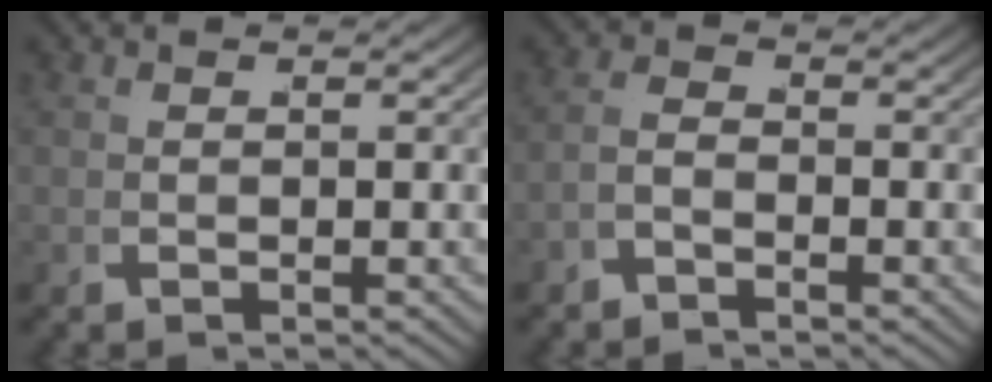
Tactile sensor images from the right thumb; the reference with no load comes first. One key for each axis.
{"total": 1.5, "fx": -1.2, "fy": 0.7, "fz": 0.6, "tx": -0.008, "ty": -0.003, "tz": -0.024}